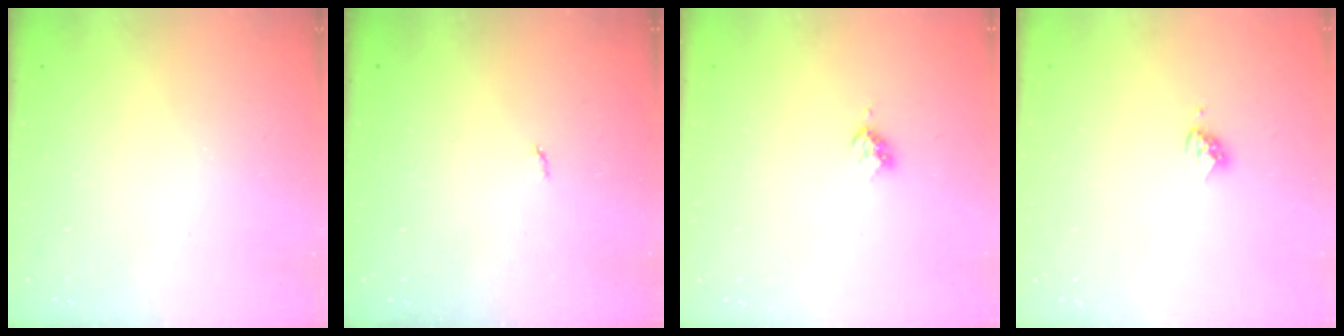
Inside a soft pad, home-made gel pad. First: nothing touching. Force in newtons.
{"total": 2.1, "press": 2.1, "slide": 0.4}
{"total": 3.0, "press": 2.9, "slide": 0.4}
{"total": 3.6, "press": 3.5, "slide": 0.7}